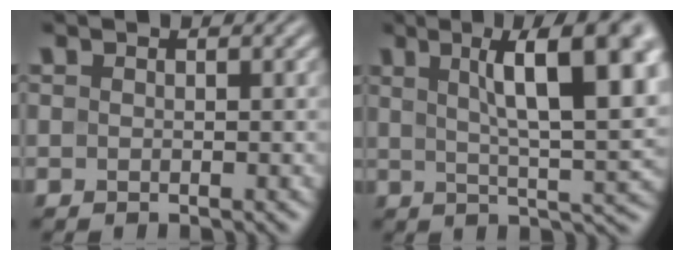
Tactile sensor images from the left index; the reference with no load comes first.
{"total": 11.4, "force": [4.1, 3.0, 10.2], "torque": [-0.142, 0.007, 0.068]}